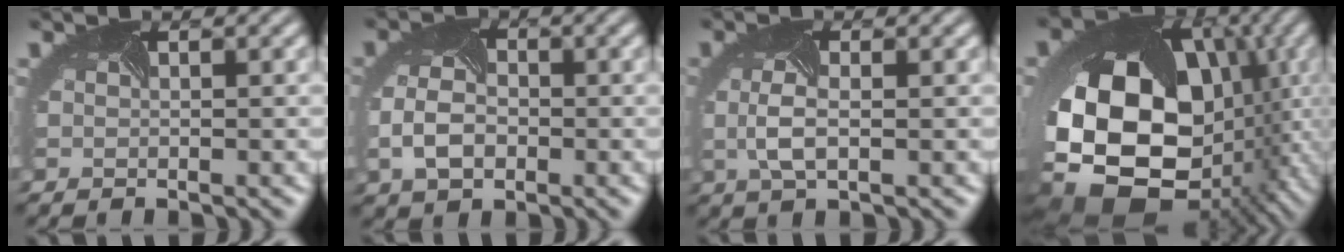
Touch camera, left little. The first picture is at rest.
{"total": 4.2, "force": [-0.9, 2.8, 3.0], "torque": [-0.073, -0.009, -0.017]}
{"total": 2.5, "force": [0.0, 0.7, 2.4], "torque": [-0.065, -0.001, -0.002]}
{"total": 19.0, "force": [-3.8, 13.8, 12.5], "torque": [-0.260, -0.034, -0.057]}